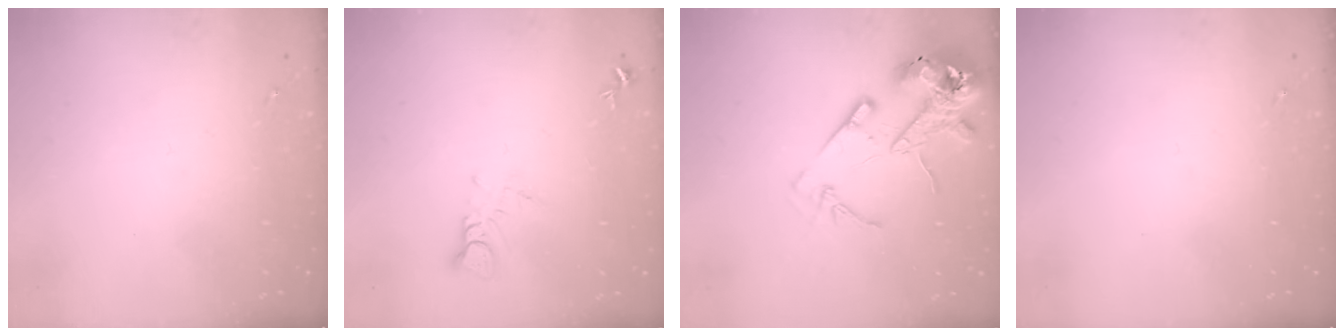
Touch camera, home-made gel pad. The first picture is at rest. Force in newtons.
{"total": 3.5, "press": 3.5, "slide": 0.2}
{"total": 14.8, "press": 14.6, "slide": 2.1}
{"total": 0.0}